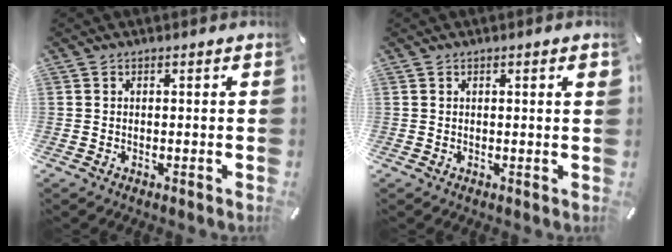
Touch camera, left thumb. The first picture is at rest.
{"total": 1.3, "force": [0.4, 0.1, 1.2], "torque": [-0.025, 0.001, 0.007]}